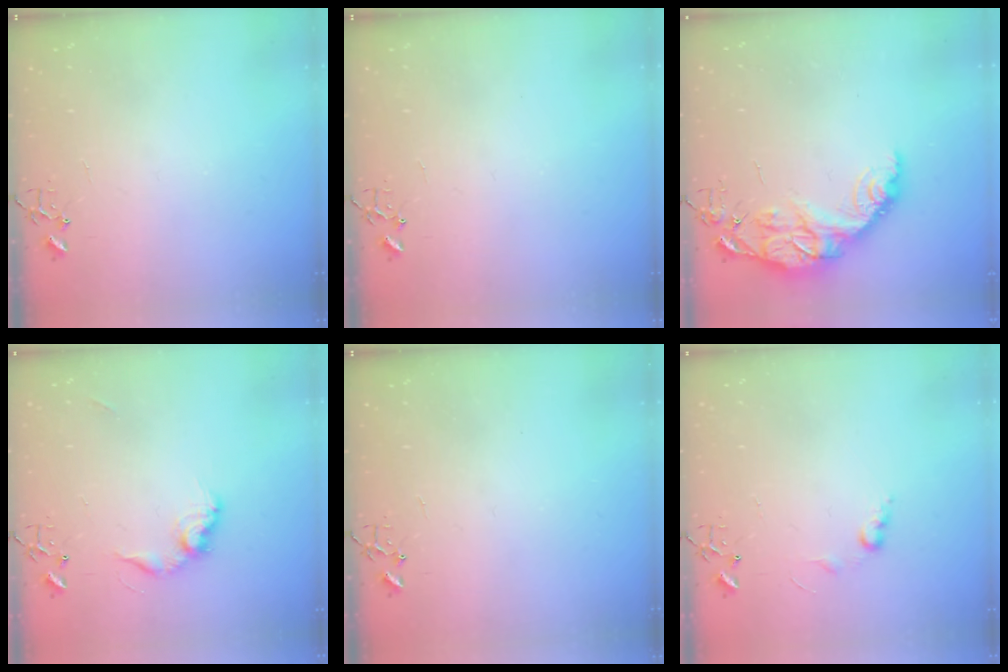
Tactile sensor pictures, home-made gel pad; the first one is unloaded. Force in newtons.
{"total": 0.0}
{"total": 14.8, "press": 14.7, "slide": 1.0}
{"total": 11.4, "press": 11.4, "slide": 0.7}
{"total": 0.0}
{"total": 7.3, "press": 7.3, "slide": 0.6}